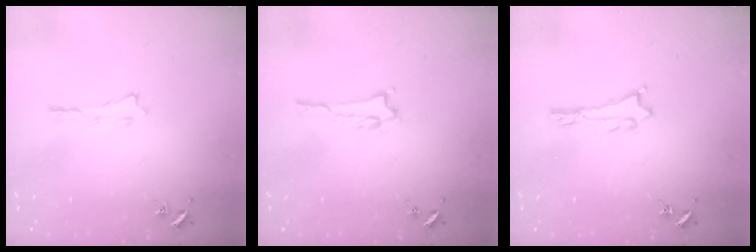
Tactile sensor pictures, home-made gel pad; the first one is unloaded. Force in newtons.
{"total": 1.0, "press": 1.0, "slide": 0.2}
{"total": 0.7, "press": 0.7, "slide": 0.1}